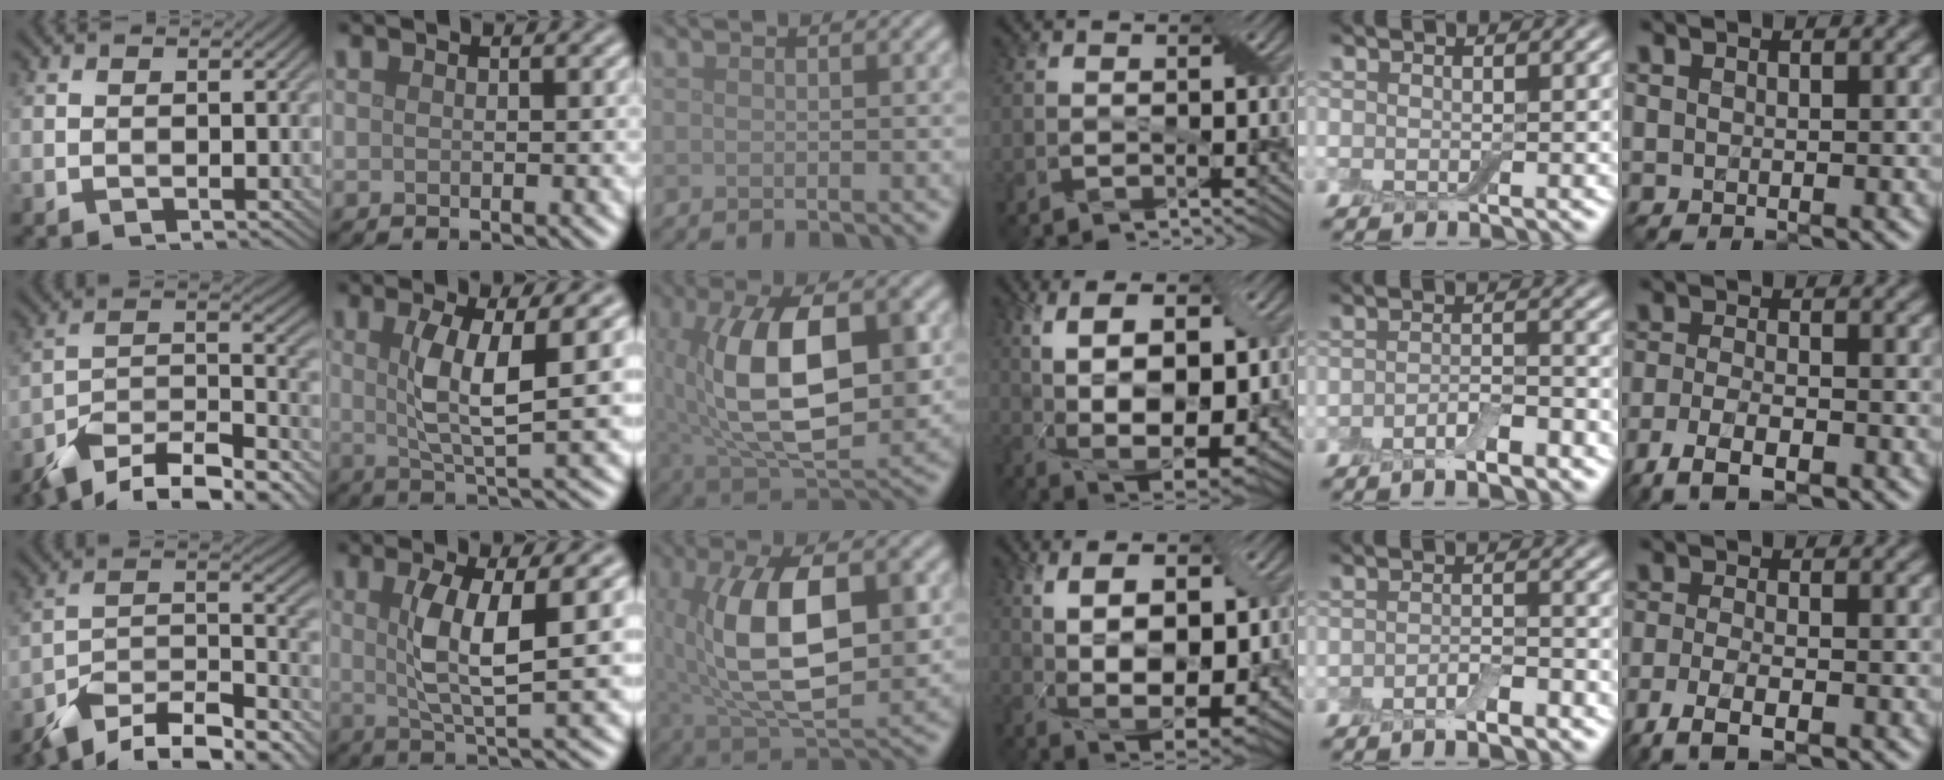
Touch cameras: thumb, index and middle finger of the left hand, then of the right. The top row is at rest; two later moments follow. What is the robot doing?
{"motion": "wrap", "object": "bandage"}